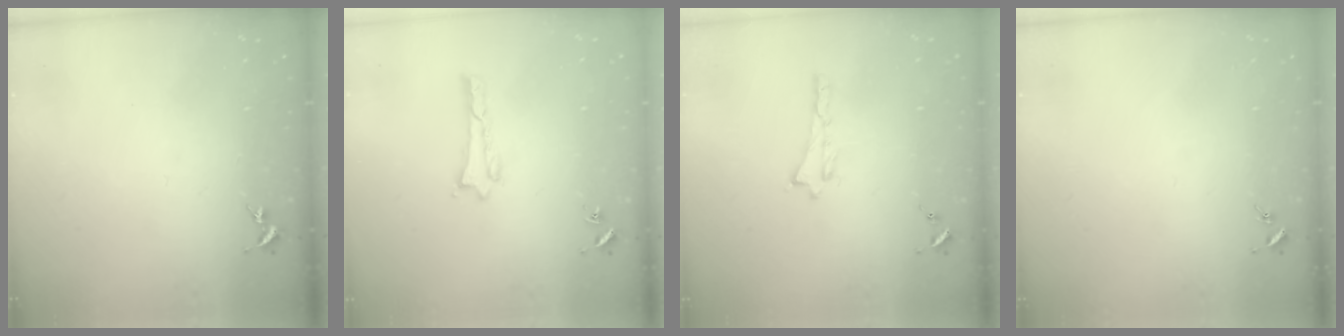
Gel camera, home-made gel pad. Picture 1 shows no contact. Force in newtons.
{"total": 0.0}
{"total": 0.0}
{"total": 0.0}